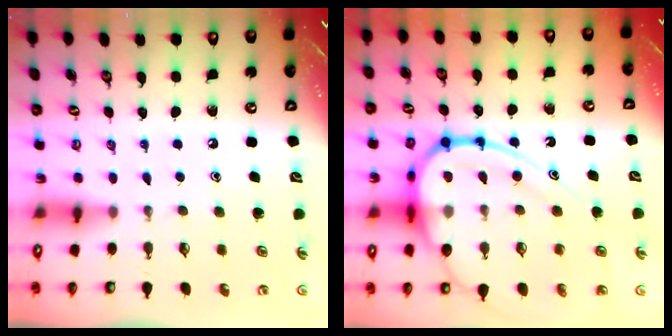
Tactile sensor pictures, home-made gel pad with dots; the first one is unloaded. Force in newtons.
{"total": 22.0, "press": 21.9, "slide": 2.3}